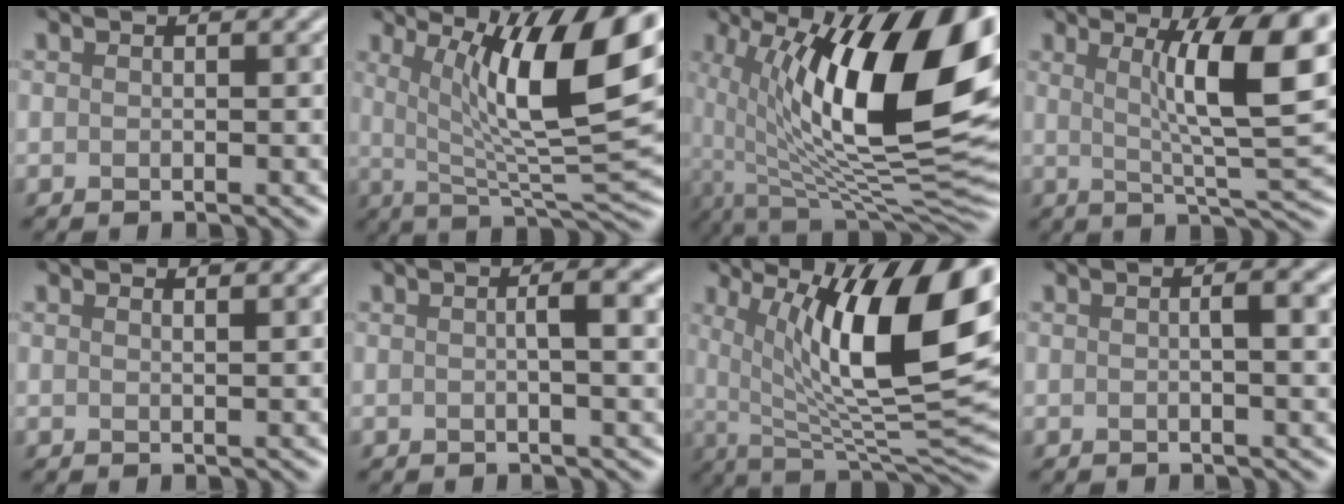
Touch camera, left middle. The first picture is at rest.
{"total": 12.6, "force": [3.7, 3.2, 11.6], "torque": [-0.169, -0.001, 0.062]}
{"total": 16.8, "force": [3.0, 6.6, 15.2], "torque": [-0.245, 0.000, 0.043]}
{"total": 10.1, "force": [2.6, 2.0, 9.6], "torque": [-0.134, 0.004, 0.042]}
{"total": 1.3, "force": [1.0, 0.4, 0.6], "torque": [-0.006, 0.002, 0.005]}
{"total": 3.5, "force": [0.4, 1.0, 3.3], "torque": [-0.043, 0.009, -0.003]}
{"total": 14.1, "force": [3.9, 4.2, 12.8], "torque": [-0.181, -0.007, 0.065]}
{"total": 2.8, "force": [0.3, 0.7, 2.6], "torque": [-0.037, 0.007, 0.000]}